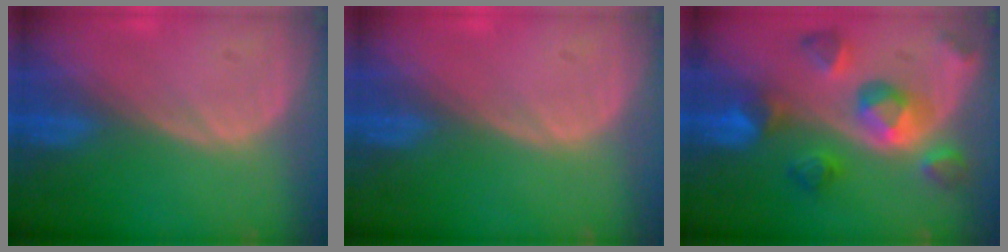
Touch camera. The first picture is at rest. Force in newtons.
{"total": 0.0}
{"total": 9.5, "press": 8.6, "slide": 3.9}